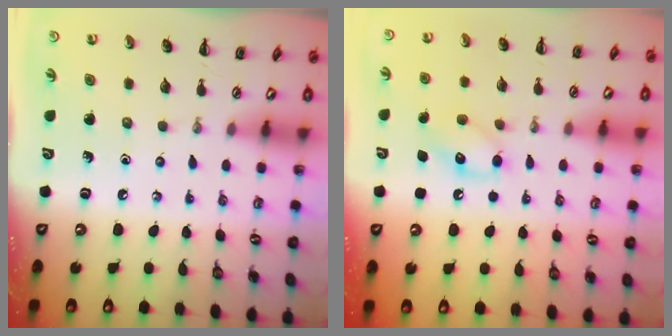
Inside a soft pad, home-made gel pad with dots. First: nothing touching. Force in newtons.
{"total": 10.2, "press": 10.2, "slide": 0.9}